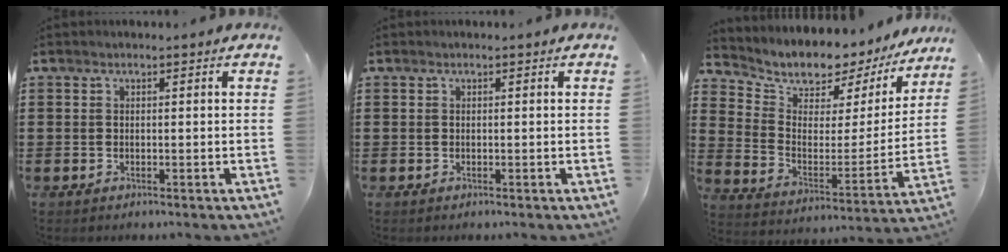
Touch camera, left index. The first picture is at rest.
{"total": 0.0}
{"total": 5.6, "force": [5.2, 2.1, 0.0], "torque": [-0.025, -0.051, 0.081]}